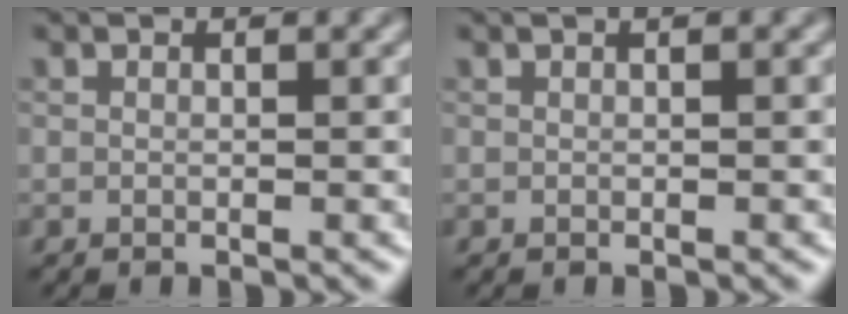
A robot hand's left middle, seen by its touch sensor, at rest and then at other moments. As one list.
[{"total": 0.6, "force": [0.2, 0.1, 0.5], "torque": [-0.006, 0.006, 0.002]}]